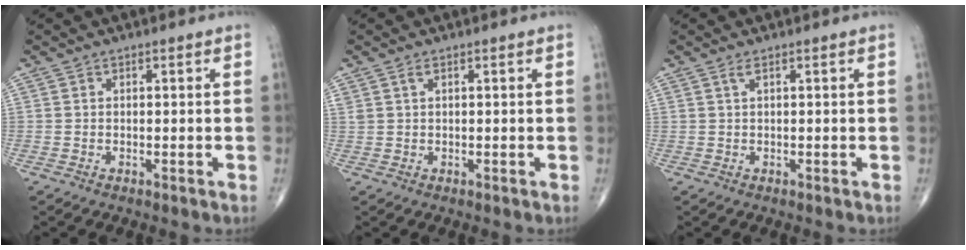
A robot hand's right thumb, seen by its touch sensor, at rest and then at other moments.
{"total": 1.1, "force": [0.7, 0.5, 0.7], "torque": [-0.015, 0.009, 0.016]}
{"total": 0.7, "force": [0.4, 0.0, 0.6], "torque": [-0.016, 0.006, 0.008]}